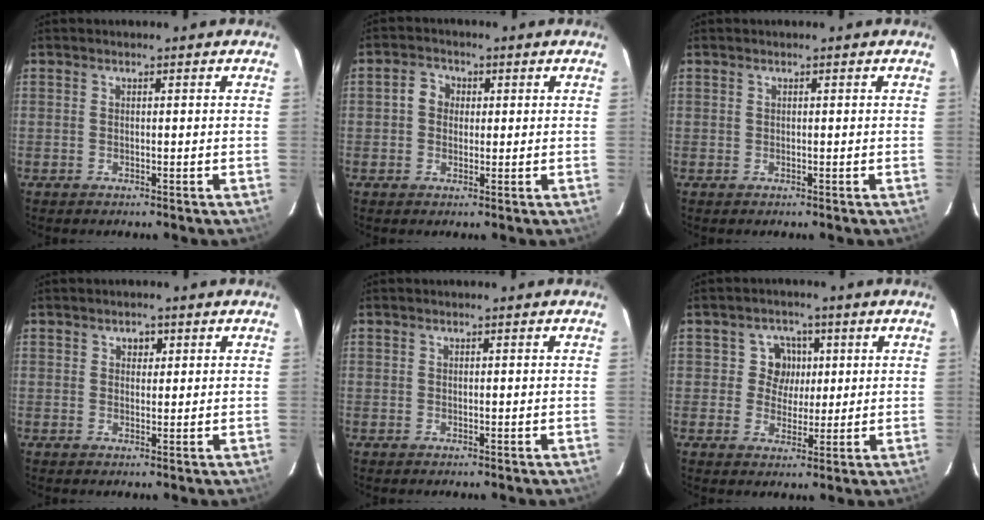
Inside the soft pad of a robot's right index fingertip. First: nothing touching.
{"total": 3.5, "force": [0.3, 3.2, 1.5], "torque": [-0.026, 0.015, 0.001]}
{"total": 0.0}
{"total": 1.8, "force": [0.8, 1.5, 0.6], "torque": [-0.006, 0.008, 0.013]}
{"total": 0.0}
{"total": 5.2, "force": [0.8, 5.0, 0.9], "torque": [-0.006, 0.009, 0.011]}